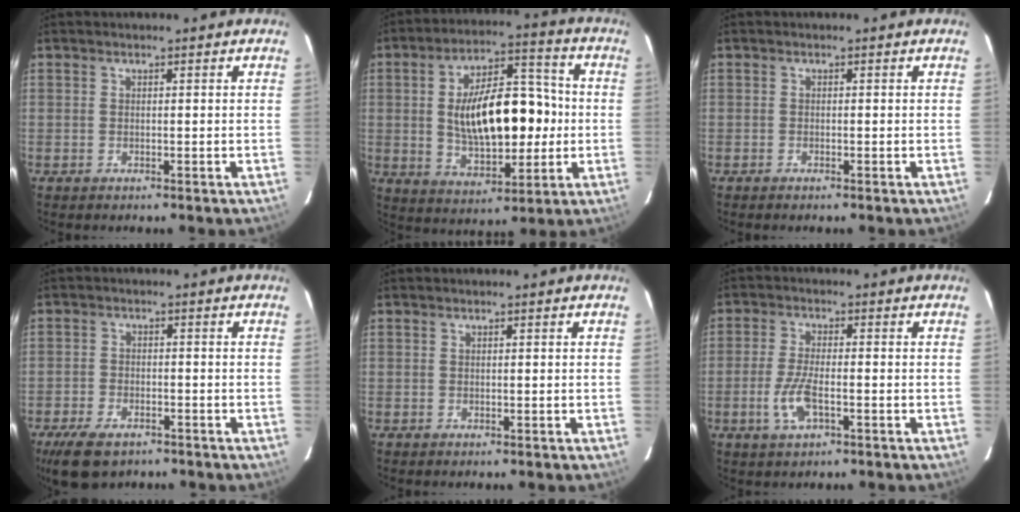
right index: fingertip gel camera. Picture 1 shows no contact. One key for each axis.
{"total": 17.7, "fx": -0.4, "fy": 8.8, "fz": 15.3, "tx": -0.264, "ty": 0.019, "tz": 0.008}
{"total": 0.5, "fx": -0.5, "fy": 0.0, "fz": 0.2, "tx": -0.001, "ty": -0.001, "tz": -0.010}
{"total": 8.8, "fx": -6.2, "fy": 4.3, "fz": 4.6, "tx": -0.119, "ty": -0.016, "tz": -0.109}
{"total": 0.0}
{"total": 6.2, "fx": -2.2, "fy": 2.0, "fz": 5.5, "tx": -0.121, "ty": -0.005, "tz": -0.043}